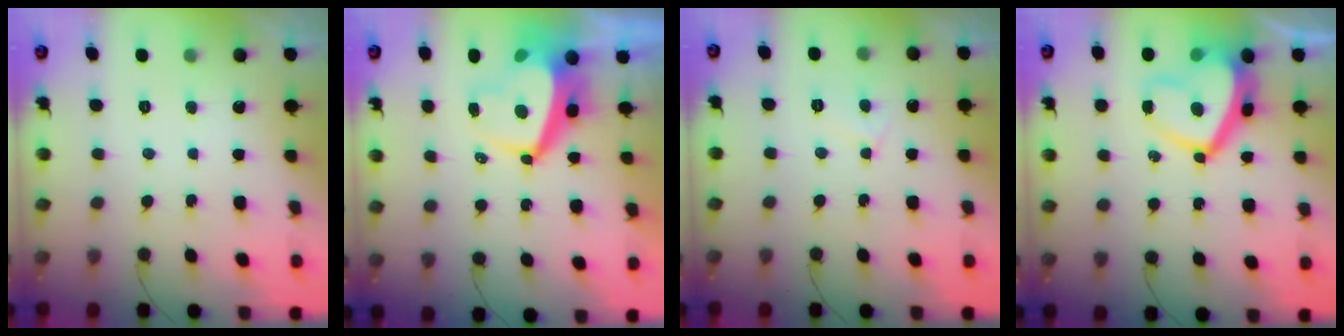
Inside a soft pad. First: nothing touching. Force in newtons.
{"total": 8.8, "press": 8.8, "slide": 0.7}
{"total": 4.1, "press": 4.1, "slide": 0.4}
{"total": 14.6, "press": 14.6, "slide": 1.3}